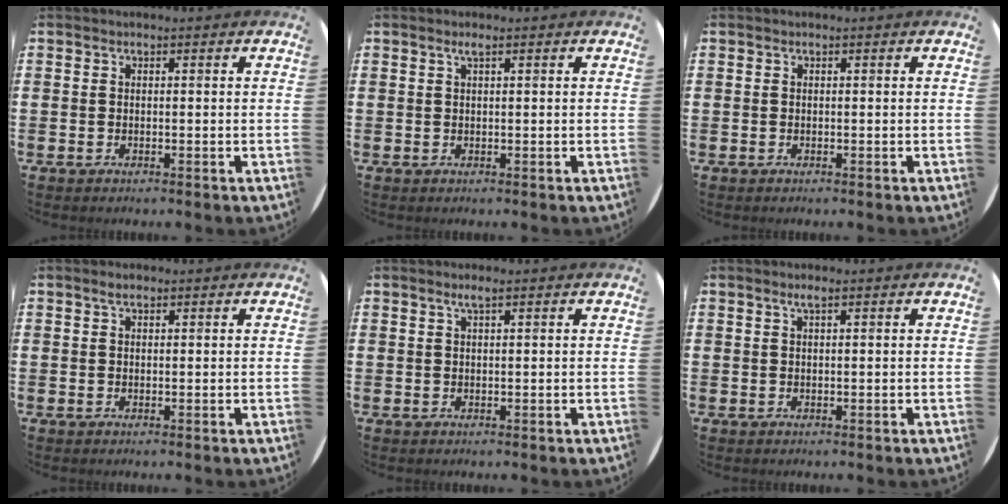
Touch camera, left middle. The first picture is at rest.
{"total": 1.0, "force": [0.5, 0.0, 0.8], "torque": [-0.015, 0.002, 0.008]}
{"total": 0.0}
{"total": 1.1, "force": [0.7, 0.4, 0.7], "torque": [-0.005, 0.002, 0.011]}
{"total": 1.5, "force": [1.0, 0.0, 1.1], "torque": [-0.022, 0.003, 0.016]}
{"total": 1.1, "force": [0.6, 0.0, 0.9], "torque": [-0.017, 0.003, 0.010]}